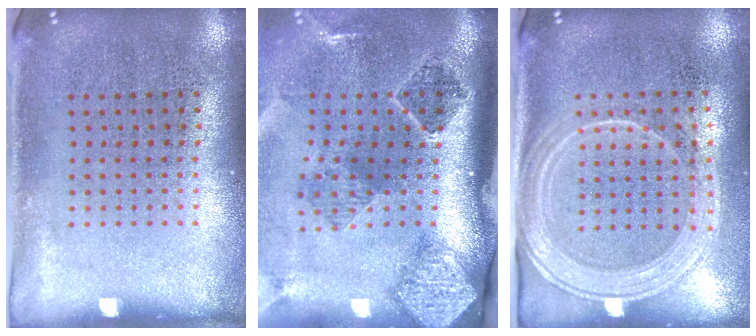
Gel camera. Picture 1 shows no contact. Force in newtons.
{"total": 2.9, "press": 1.9, "slide": 2.1}
{"total": 2.1, "press": 1.9, "slide": 1.0}